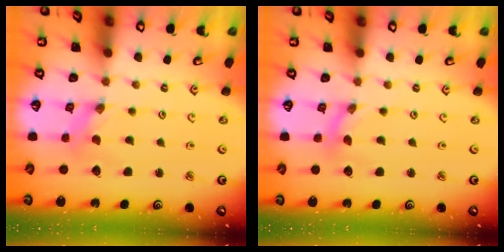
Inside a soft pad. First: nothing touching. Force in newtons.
{"total": 0.0}